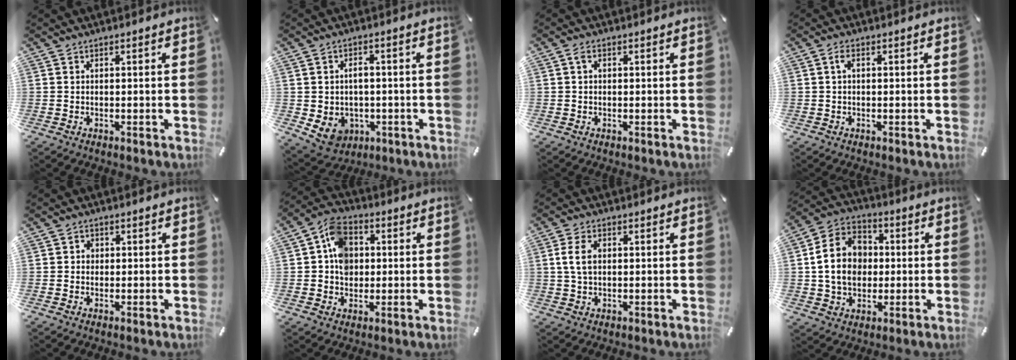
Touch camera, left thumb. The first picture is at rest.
{"total": 6.4, "force": [0.2, 5.8, 2.8], "torque": [-0.045, -0.001, 0.005]}
{"total": 1.4, "force": [0.3, 0.8, 1.1], "torque": [-0.024, 0.006, 0.003]}
{"total": 1.6, "force": [0.2, 0.8, 1.4], "torque": [-0.030, 0.005, 0.002]}
{"total": 1.5, "force": [-0.1, 1.5, 0.4], "torque": [-0.010, 0.007, -0.006]}
{"total": 9.1, "force": [0.9, 7.6, 4.9], "torque": [-0.085, 0.011, 0.018]}
{"total": 5.3, "force": [0.9, 3.3, 4.0], "torque": [-0.095, 0.006, 0.011]}
{"total": 13.3, "force": [0.1, 11.2, 7.1], "torque": [-0.153, 0.018, 0.000]}